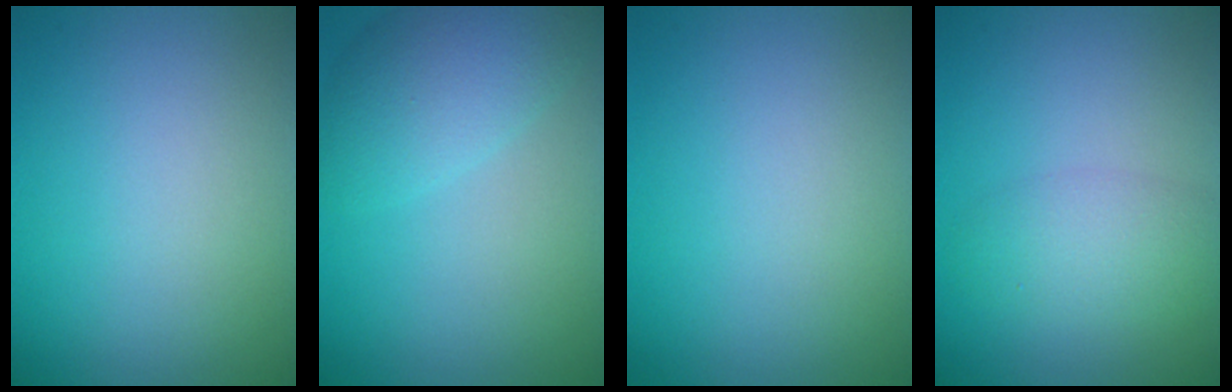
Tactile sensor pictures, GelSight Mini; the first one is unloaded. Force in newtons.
{"total": 4.6, "press": 4.6, "slide": 0.3}
{"total": 0.0}
{"total": 3.0, "press": 3.0, "slide": 0.2}